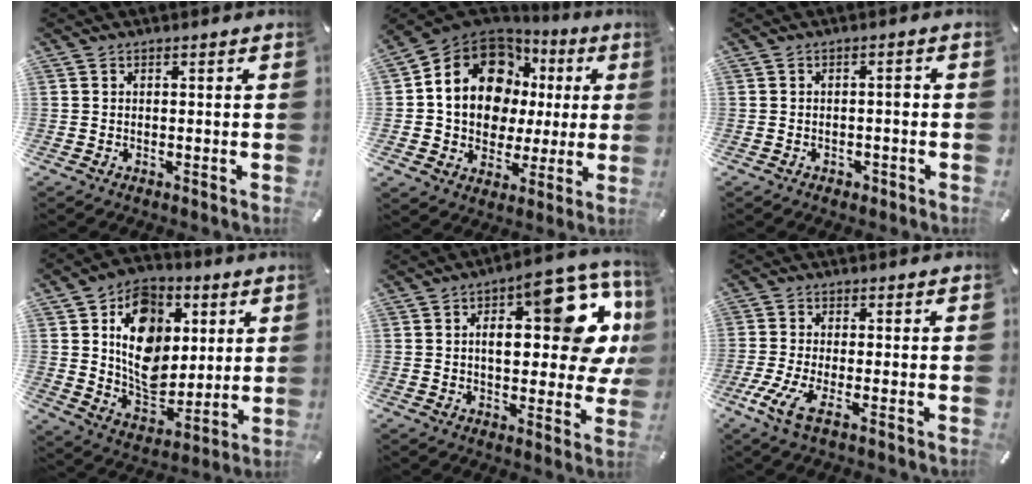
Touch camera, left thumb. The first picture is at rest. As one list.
[{"total": 16.3, "force": [5.1, 12.8, 8.7], "torque": [-0.159, -0.035, 0.091]}, {"total": 2.4, "force": [-0.7, 1.7, 1.6], "torque": [-0.031, 0.007, -0.017]}, {"total": 15.3, "force": [3.5, 12.2, 8.5], "torque": [-0.134, -0.019, 0.066]}, {"total": 20.3, "force": [5.8, 9.2, 17.1], "torque": [-0.224, -0.035, 0.088]}, {"total": 6.7, "force": [-2.6, 1.8, 5.9], "torque": [-0.141, -0.020, -0.047]}]